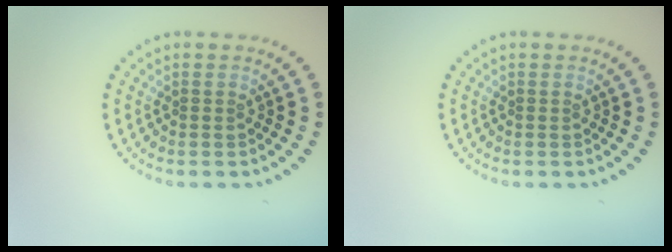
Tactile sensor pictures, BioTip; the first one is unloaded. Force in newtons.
{"total": 0.0}